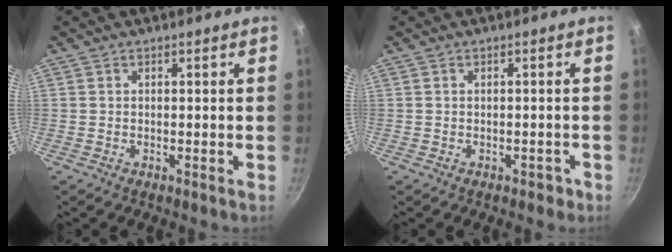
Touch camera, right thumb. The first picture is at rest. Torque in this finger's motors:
{"motor_torque": [0.10, 0.25, -0.27, 0.03, -0.01]}